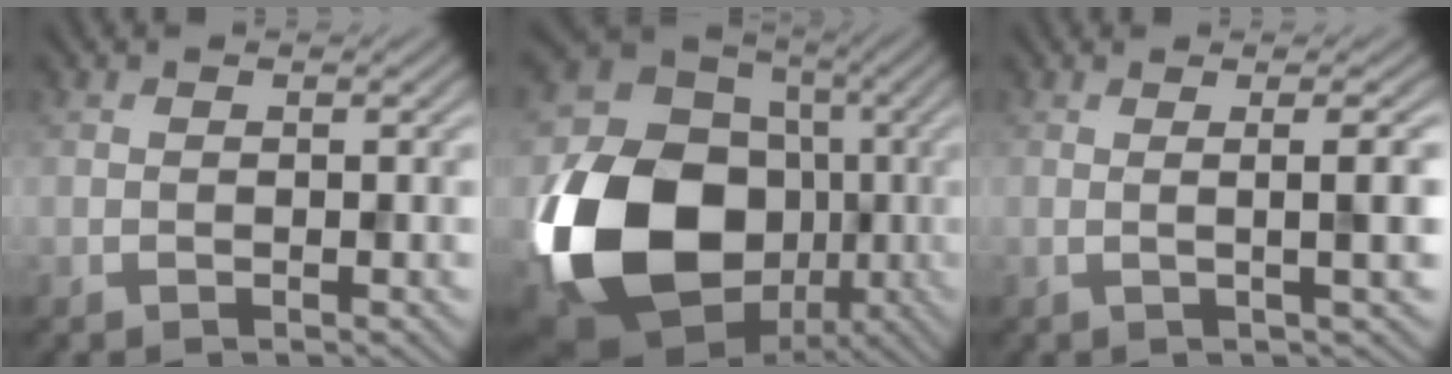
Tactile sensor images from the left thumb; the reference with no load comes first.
{"total": 19.1, "force": [-4.0, 15.1, 10.9], "torque": [-0.248, -0.044, -0.068]}
{"total": 4.7, "force": [0.4, 0.8, 4.6], "torque": [-0.066, 0.012, 0.004]}